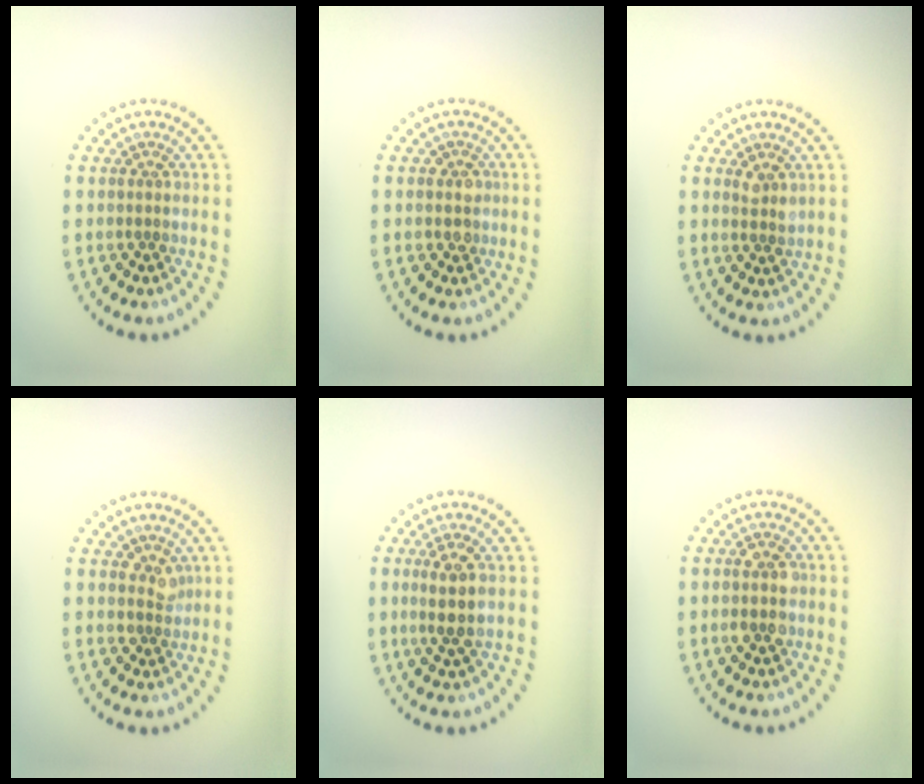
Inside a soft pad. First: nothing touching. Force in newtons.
{"total": 1.7, "press": 1.6, "slide": 0.7}
{"total": 1.2, "press": 1.1, "slide": 0.4}
{"total": 1.6, "press": 1.3, "slide": 0.9}
{"total": 2.6, "press": 2.3, "slide": 1.2}
{"total": 2.3, "press": 2.2, "slide": 0.4}